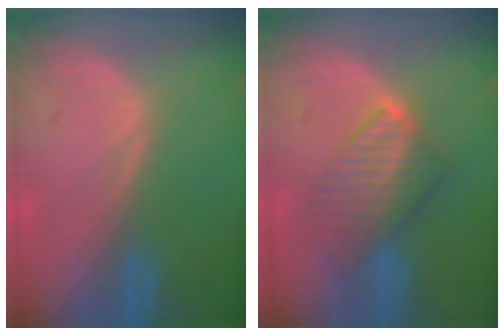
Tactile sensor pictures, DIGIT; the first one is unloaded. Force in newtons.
{"total": 6.6, "press": 6.6, "slide": 0.9}